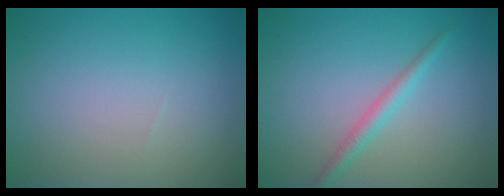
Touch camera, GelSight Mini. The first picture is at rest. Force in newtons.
{"total": 1.7, "press": 1.7, "slide": 0.1}